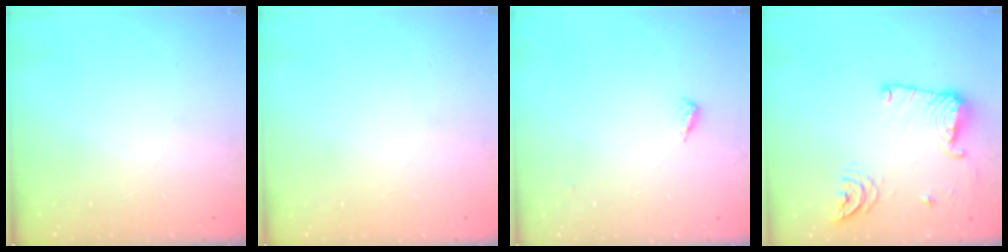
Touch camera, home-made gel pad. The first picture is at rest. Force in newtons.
{"total": 0.9, "press": 0.9, "slide": 0.0}
{"total": 4.4, "press": 4.1, "slide": 1.4}
{"total": 14.3, "press": 14.2, "slide": 1.4}